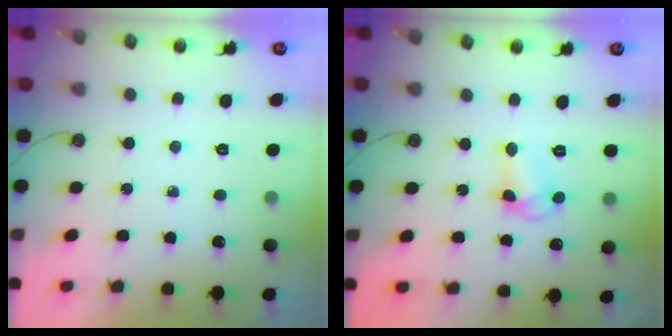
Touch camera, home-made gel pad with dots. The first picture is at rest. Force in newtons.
{"total": 7.4, "press": 7.3, "slide": 0.6}